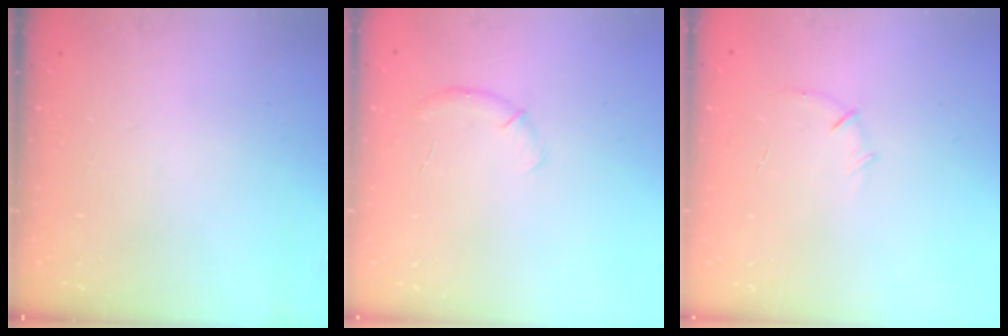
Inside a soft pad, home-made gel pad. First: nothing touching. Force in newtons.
{"total": 7.3, "press": 7.0, "slide": 2.1}
{"total": 5.4, "press": 5.3, "slide": 1.4}